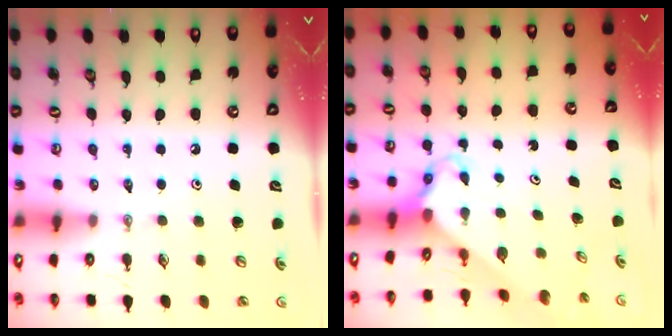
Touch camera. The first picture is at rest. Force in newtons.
{"total": 2.6, "press": 2.6, "slide": 0.2}